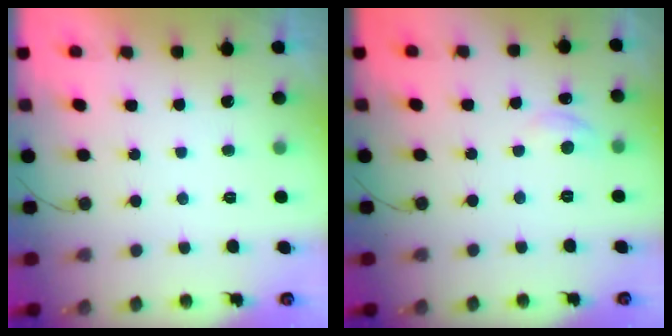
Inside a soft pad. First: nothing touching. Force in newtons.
{"total": 5.9, "press": 5.8, "slide": 0.9}